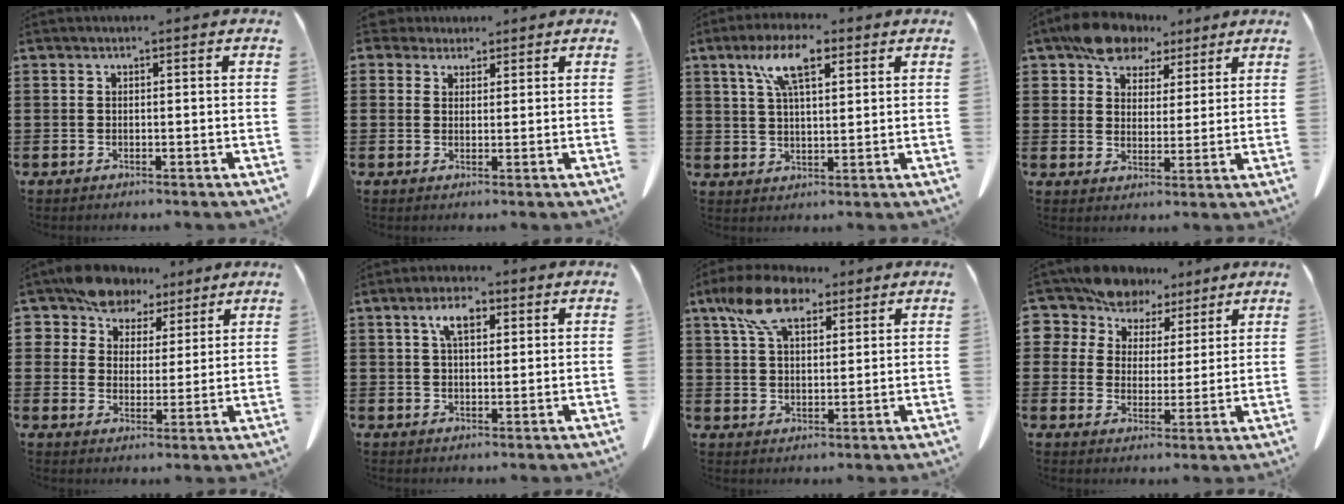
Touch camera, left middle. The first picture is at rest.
{"total": 2.7, "force": [2.3, 1.4, 0.4], "torque": [-0.007, 0.004, 0.044]}
{"total": 8.5, "force": [4.6, 2.8, 6.6], "torque": [-0.141, 0.010, 0.080]}
{"total": 7.9, "force": [6.2, 4.4, 2.3], "torque": [-0.067, -0.002, 0.118]}
{"total": 7.9, "force": [6.5, 4.2, 1.3], "torque": [-0.065, -0.012, 0.124]}
{"total": 4.7, "force": [2.1, 1.9, 3.7], "torque": [-0.073, 0.007, 0.034]}
{"total": 9.4, "force": [6.1, 4.4, 5.6], "torque": [-0.131, 0.005, 0.114]}
{"total": 7.9, "force": [6.7, 4.0, 0.6], "torque": [-0.057, -0.025, 0.127]}